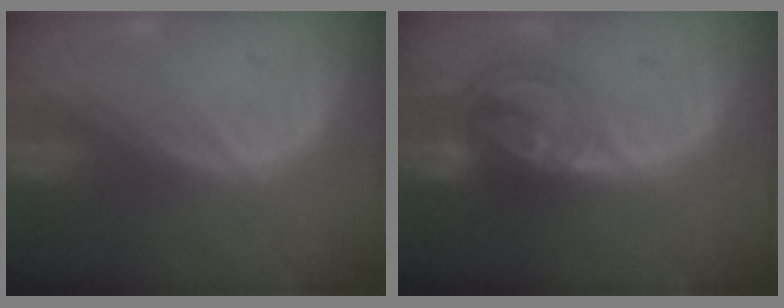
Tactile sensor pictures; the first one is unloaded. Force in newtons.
{"total": 7.3, "press": 6.3, "slide": 3.7}